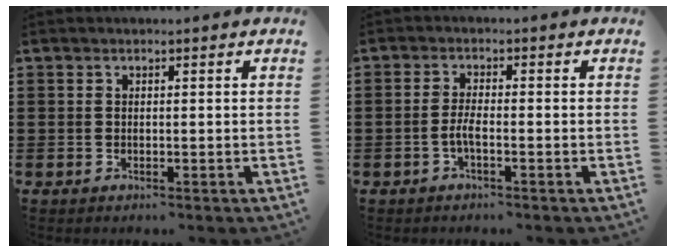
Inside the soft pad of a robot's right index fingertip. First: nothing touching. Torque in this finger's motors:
{"motor_torque": [2.14, 0.00, 0.06, 0.03]}